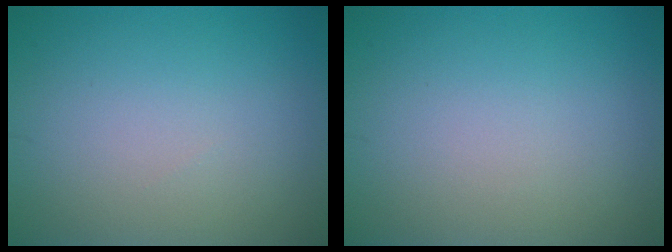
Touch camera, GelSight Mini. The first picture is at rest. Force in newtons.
{"total": 0.0}